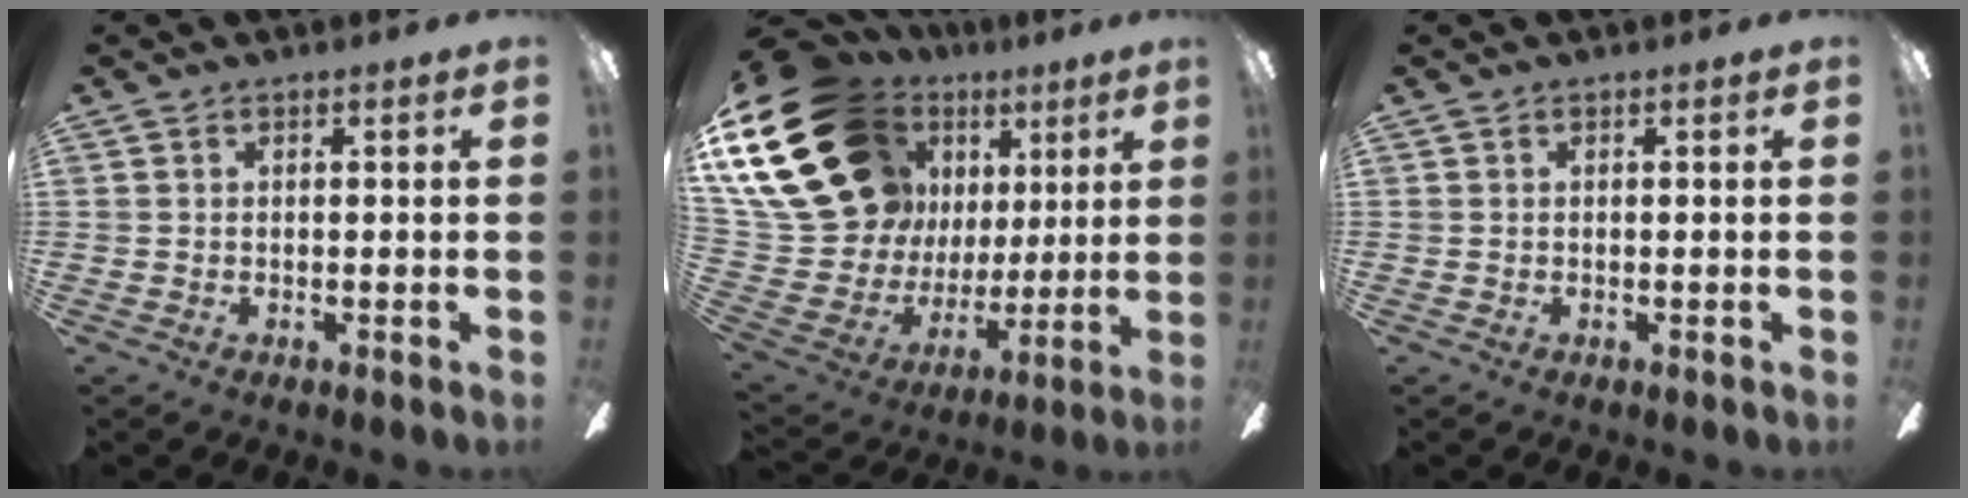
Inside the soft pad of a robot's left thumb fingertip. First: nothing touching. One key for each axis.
{"total": 25.5, "fx": 12.5, "fy": 18.0, "fz": 13.1, "tx": -0.262, "ty": -0.071, "tz": 0.258}
{"total": 0.0}